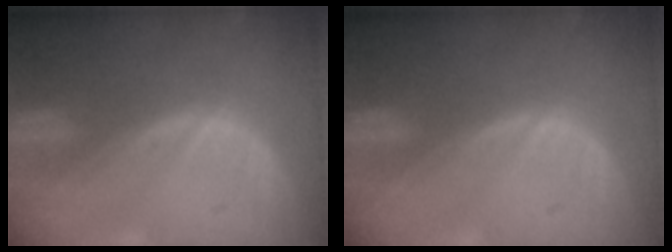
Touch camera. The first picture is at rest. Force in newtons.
{"total": 0.0}